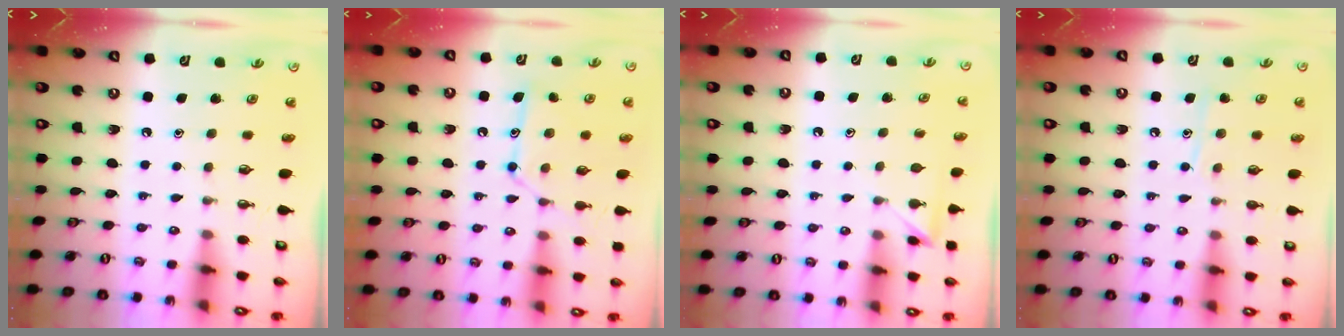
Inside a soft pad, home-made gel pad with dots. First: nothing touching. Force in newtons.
{"total": 12.9, "press": 12.9, "slide": 0.7}
{"total": 3.9, "press": 3.9, "slide": 0.3}
{"total": 7.3, "press": 7.2, "slide": 0.8}